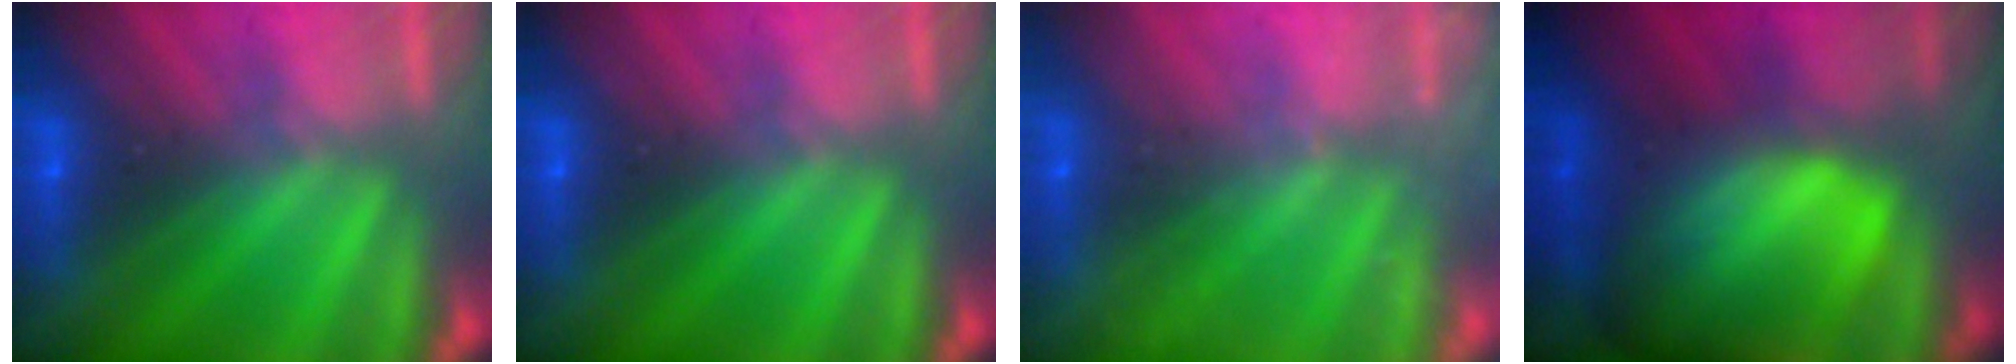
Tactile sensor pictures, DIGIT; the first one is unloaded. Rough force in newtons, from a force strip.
{"total": 0.0}
{"total": 2.4}
{"total": 8.6}